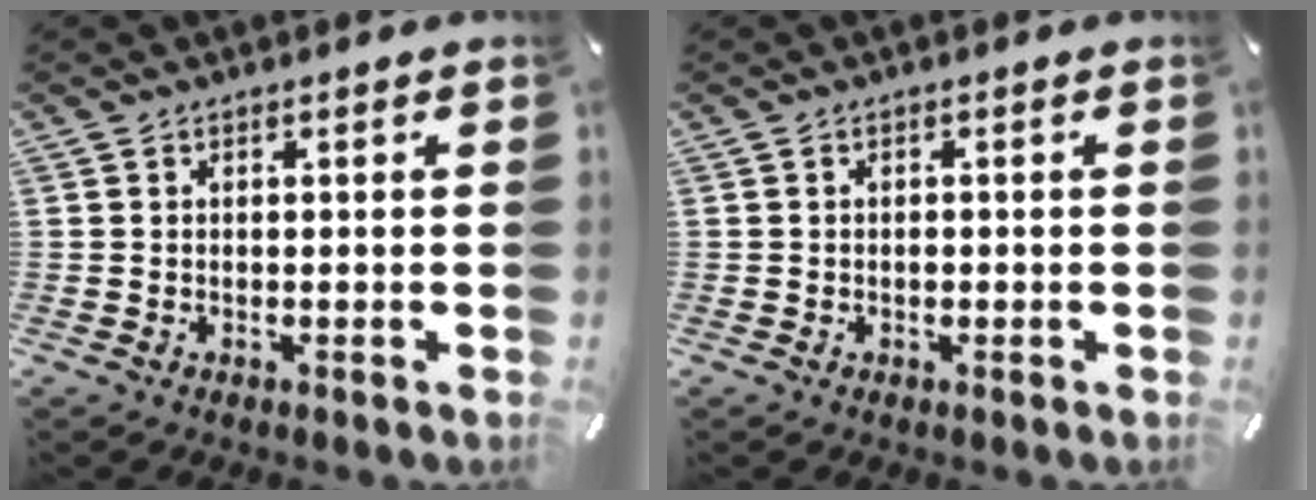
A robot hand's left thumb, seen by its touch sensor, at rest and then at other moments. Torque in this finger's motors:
{"motor_torque": [-0.08, 0.22, -0.02, -0.09, 0.06]}